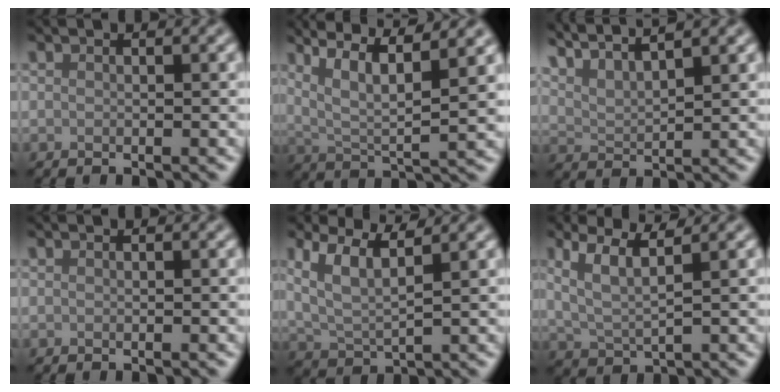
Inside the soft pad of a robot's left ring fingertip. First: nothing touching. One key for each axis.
{"total": 8.4, "fx": 4.7, "fy": 2.1, "fz": 6.6, "tx": -0.100, "ty": 0.015, "tz": 0.074}
{"total": 6.9, "fx": 5.6, "fy": 1.6, "fz": 3.8, "tx": -0.066, "ty": 0.024, "tz": 0.073}
{"total": 0.0}
{"total": 4.9, "fx": 3.0, "fy": 1.8, "fz": 3.5, "tx": -0.075, "ty": 0.007, "tz": 0.057}
{"total": 3.8, "fx": 2.1, "fy": 1.2, "fz": 2.9, "tx": -0.062, "ty": 0.002, "tz": 0.041}